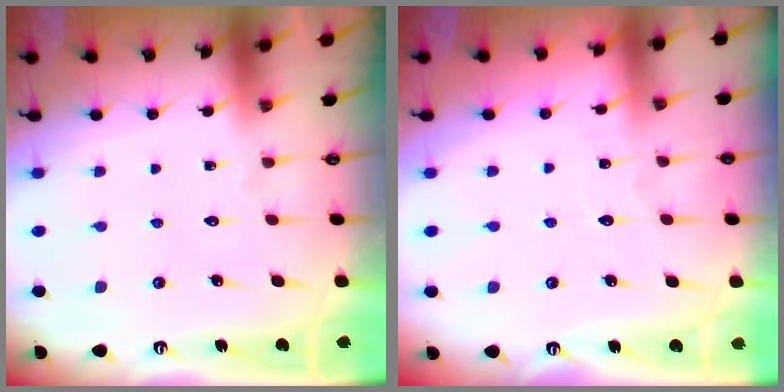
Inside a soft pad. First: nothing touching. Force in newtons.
{"total": 2.0, "press": 2.0, "slide": 0.2}